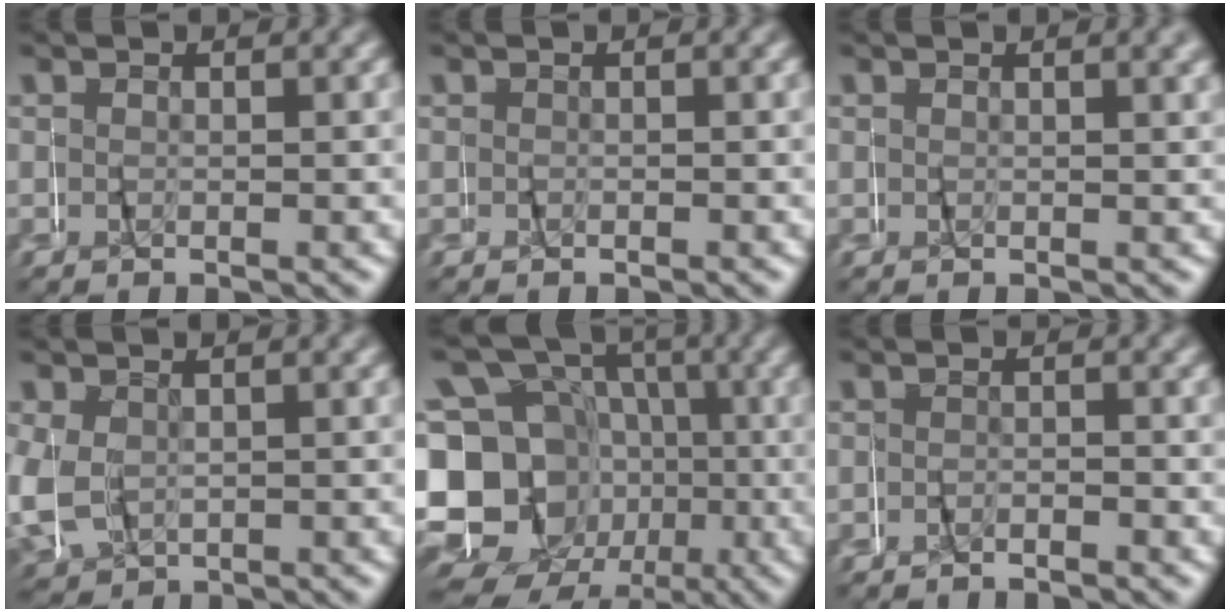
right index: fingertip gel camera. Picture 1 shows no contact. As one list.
[{"total": 0.5, "force": [0.2, 0.4, 0.3], "torque": [-0.006, 0.000, 0.002]}, {"total": 0.6, "force": [0.3, -0.4, 0.3], "torque": [-0.009, 0.001, 0.007]}, {"total": 6.1, "force": [0.1, 5.7, 2.1], "torque": [-0.077, -0.017, 0.009]}, {"total": 17.4, "force": [-2.0, 15.5, 7.8], "torque": [-0.176, -0.057, -0.030]}, {"total": 1.0, "force": [-0.8, 0.4, 0.2], "torque": [-0.015, 0.002, -0.019]}]